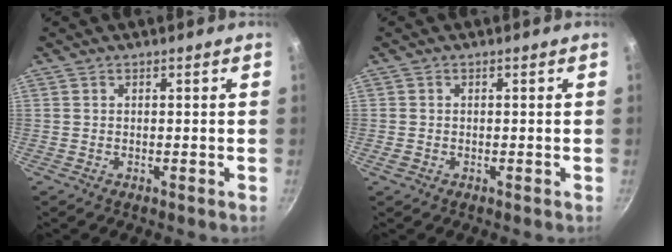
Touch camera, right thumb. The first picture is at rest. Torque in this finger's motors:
{"motor_torque": [-0.25, -0.03, -0.39, -0.03, -0.01]}